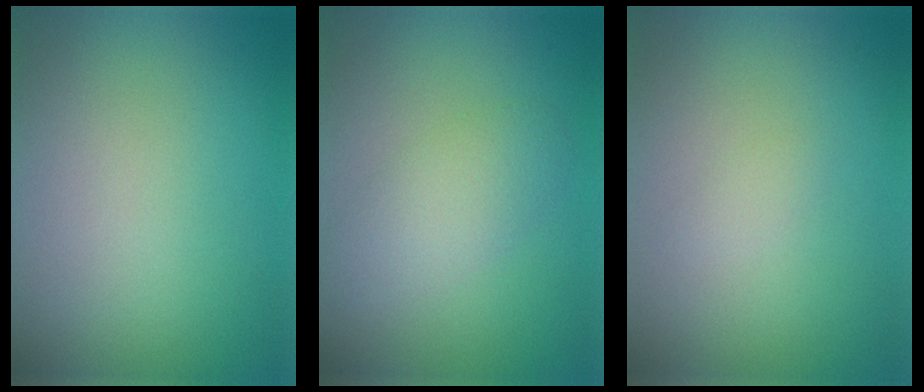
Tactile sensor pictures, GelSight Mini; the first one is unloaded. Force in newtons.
{"total": 3.4, "press": 3.4, "slide": 0.1}
{"total": 0.8, "press": 0.8, "slide": 0.0}